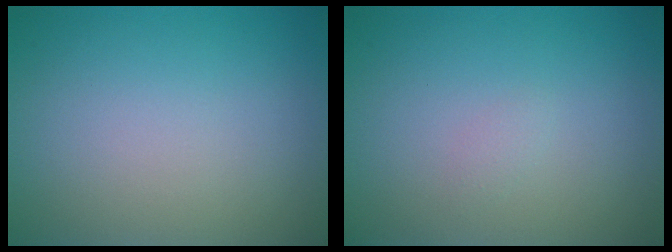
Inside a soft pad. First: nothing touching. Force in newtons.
{"total": 0.6, "press": 0.6, "slide": 0.1}